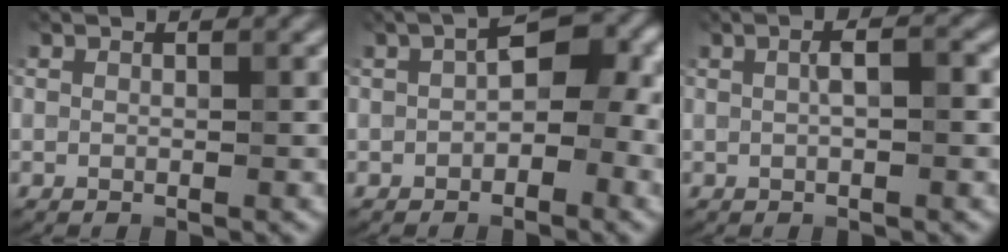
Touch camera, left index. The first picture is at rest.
{"total": 4.7, "force": [-0.2, 2.6, 3.9], "torque": [-0.044, 0.015, -0.011]}
{"total": 1.8, "force": [0.1, 0.3, 1.7], "torque": [-0.036, 0.009, 0.002]}